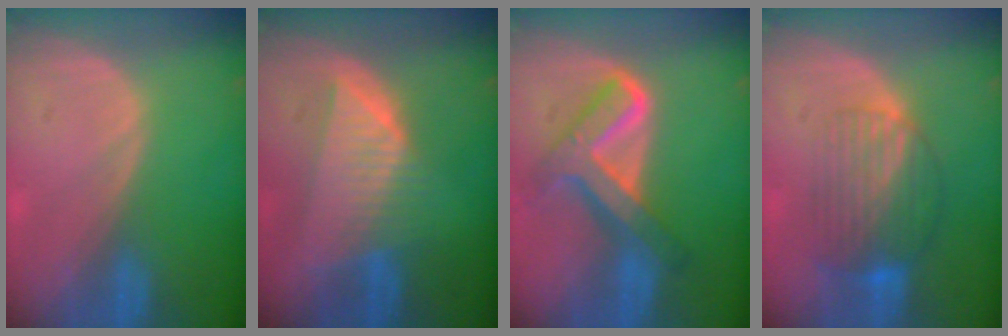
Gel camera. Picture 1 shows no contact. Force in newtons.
{"total": 7.6, "press": 7.0, "slide": 3.0}
{"total": 8.4, "press": 8.4, "slide": 0.6}
{"total": 8.3, "press": 7.3, "slide": 4.0}